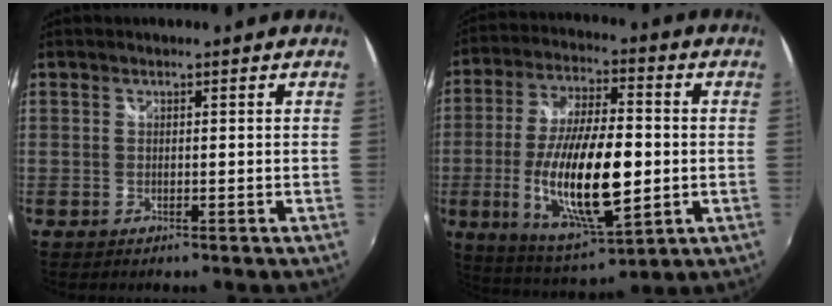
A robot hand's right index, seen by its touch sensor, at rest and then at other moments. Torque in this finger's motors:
{"motor_torque": [2.14, 0.00, 1.05, 0.21]}